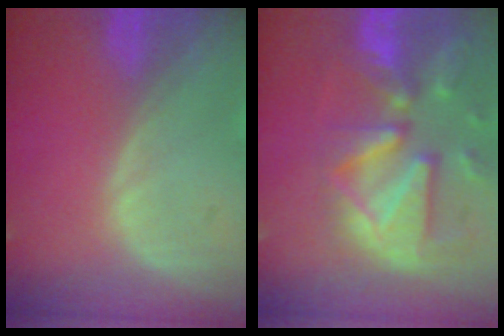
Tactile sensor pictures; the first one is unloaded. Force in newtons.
{"total": 12.5, "press": 10.8, "slide": 6.2}